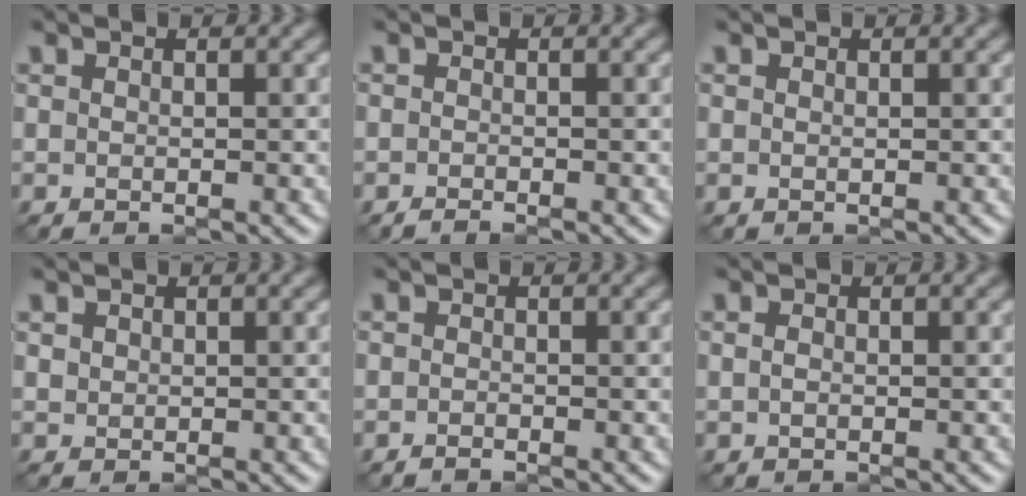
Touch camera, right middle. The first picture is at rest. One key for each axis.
{"total": 0.8, "fx": -0.7, "fy": 0.0, "fz": 0.3, "tx": -0.004, "ty": -0.002, "tz": -0.015}
{"total": 0.0}
{"total": 0.7, "fx": 0.3, "fy": 0.6, "fz": 0.1, "tx": 0.000, "ty": -0.004, "tz": 0.009}
{"total": 0.7, "fx": -0.6, "fy": 0.3, "fz": 0.3, "tx": -0.002, "ty": -0.001, "tz": -0.011}
{"total": 0.7, "fx": 0.0, "fy": 0.5, "fz": 0.4, "tx": -0.009, "ty": -0.001, "tz": -0.001}